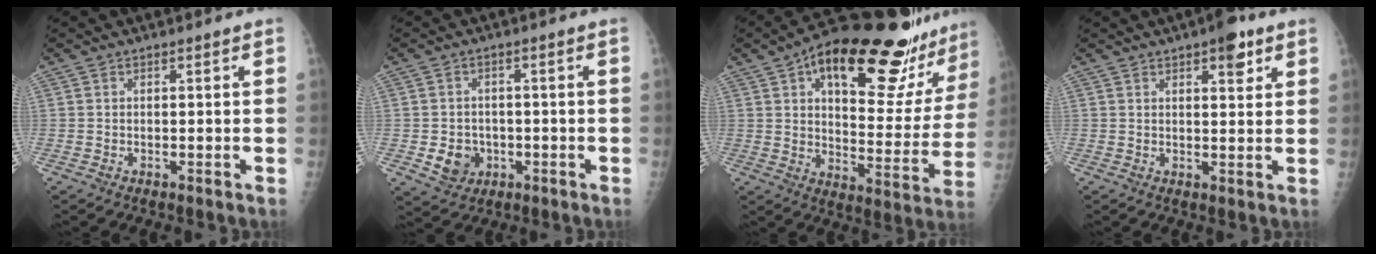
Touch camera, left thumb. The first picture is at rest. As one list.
[{"total": 5.7, "force": [-1.4, 4.9, 2.4], "torque": [-0.019, 0.005, -0.014]}, {"total": 28.4, "force": [18.8, 9.4, 19.2], "torque": [-0.233, -0.059, 0.266]}, {"total": 5.5, "force": [3.2, 2.2, 4.0], "torque": [-0.037, -0.012, 0.038]}]